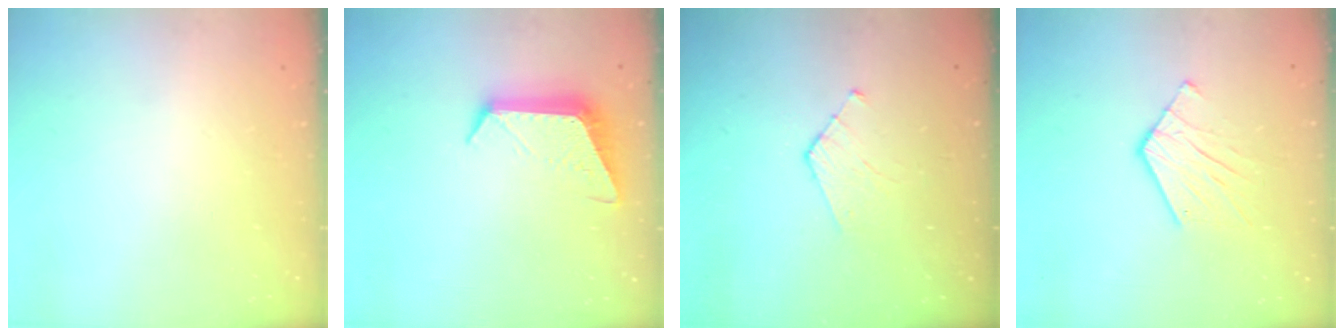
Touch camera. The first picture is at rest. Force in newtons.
{"total": 10.8, "press": 10.8, "slide": 0.6}
{"total": 2.8, "press": 2.8, "slide": 0.3}
{"total": 8.7, "press": 8.7, "slide": 0.4}